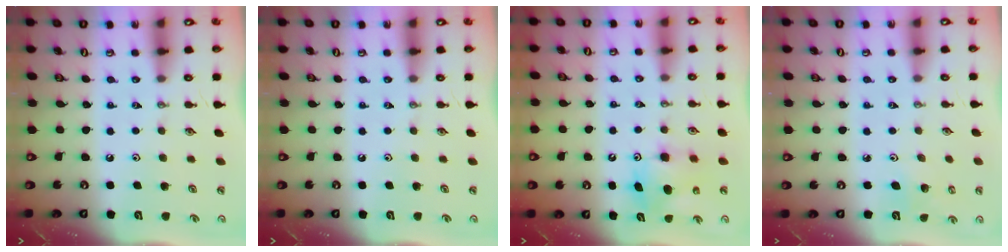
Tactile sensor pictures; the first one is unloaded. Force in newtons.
{"total": 0.0}
{"total": 8.0, "press": 7.9, "slide": 0.4}
{"total": 5.0, "press": 4.7, "slide": 1.7}